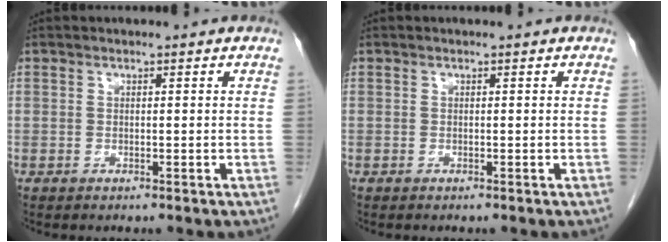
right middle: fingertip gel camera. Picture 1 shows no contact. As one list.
[{"total": 0.0}]